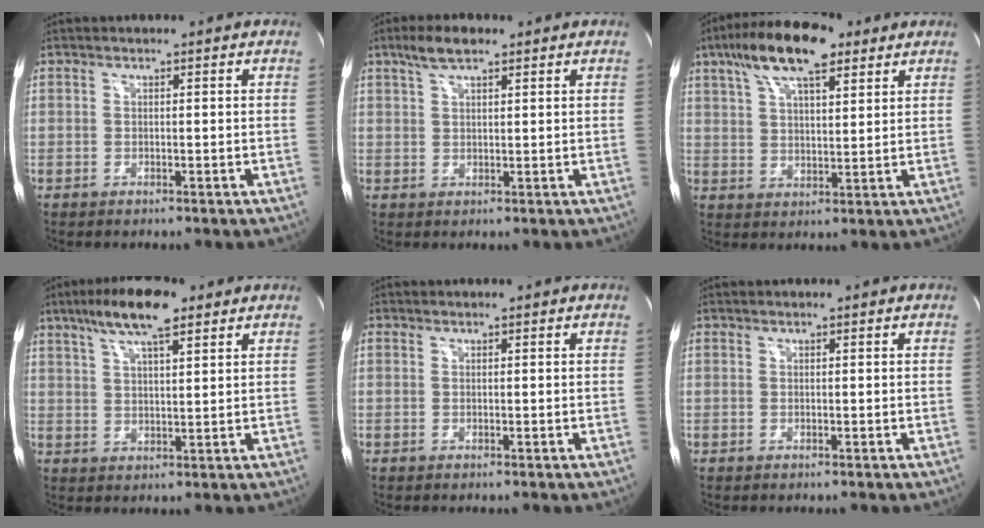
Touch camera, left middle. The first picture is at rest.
{"total": 4.4, "force": [3.0, 1.4, 2.8], "torque": [-0.063, 0.012, 0.059]}
{"total": 13.5, "force": [8.3, 4.1, 9.9], "torque": [-0.186, 0.029, 0.147]}
{"total": 9.6, "force": [6.2, 1.9, 7.0], "torque": [-0.133, 0.015, 0.108]}
{"total": 0.0}
{"total": 0.0}